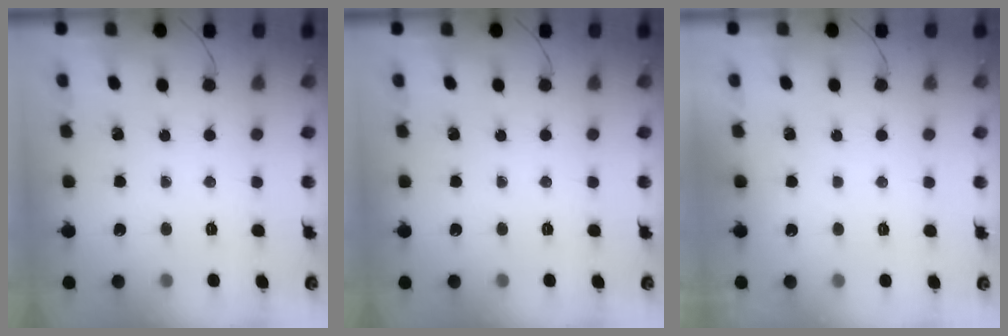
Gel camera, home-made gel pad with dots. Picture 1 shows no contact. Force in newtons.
{"total": 0.0}
{"total": 2.8, "press": 2.8, "slide": 0.1}